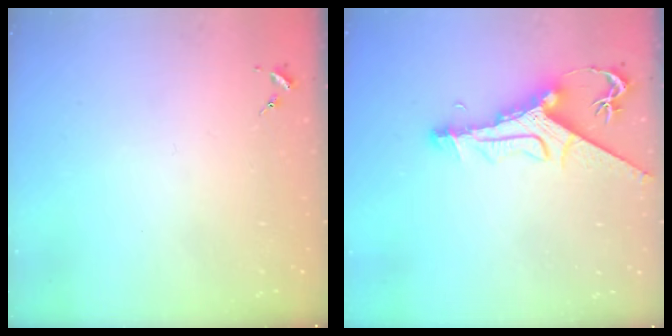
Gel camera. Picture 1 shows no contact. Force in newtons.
{"total": 11.3, "press": 11.2, "slide": 1.4}